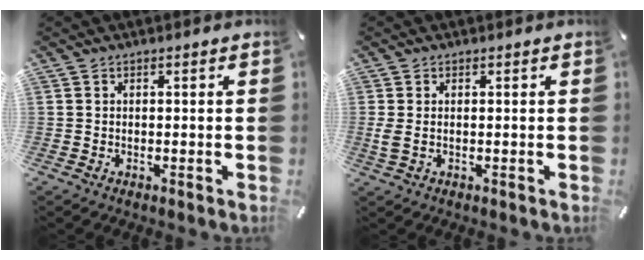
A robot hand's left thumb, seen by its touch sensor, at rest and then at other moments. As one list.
[{"total": 2.2, "force": [0.1, 0.8, 2.1], "torque": [-0.046, -0.003, 0.000]}]